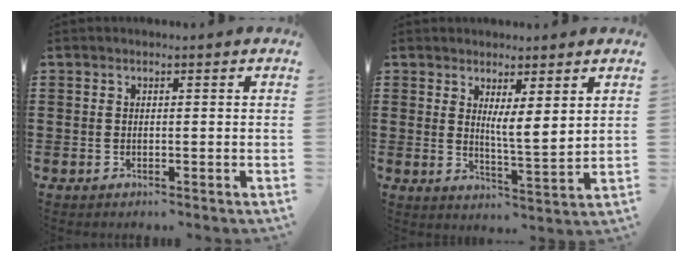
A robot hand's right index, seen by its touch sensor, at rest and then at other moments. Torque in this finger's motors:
{"motor_torque": [0.21, 0.19, 0.36, 0.09]}